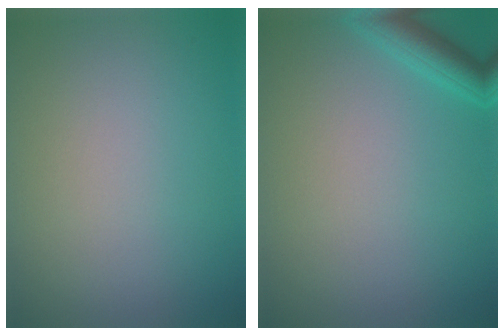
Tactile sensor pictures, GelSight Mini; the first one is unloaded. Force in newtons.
{"total": 2.6, "press": 2.6, "slide": 0.2}